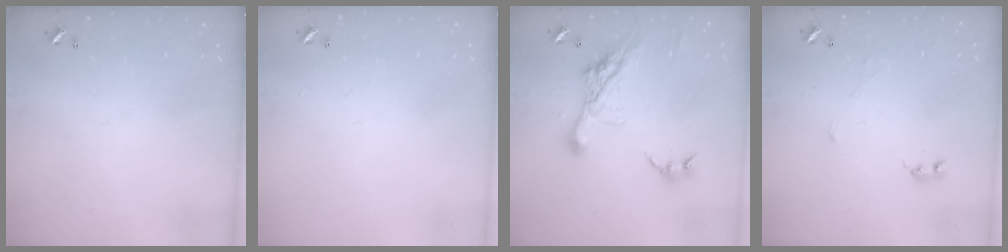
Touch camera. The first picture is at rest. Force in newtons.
{"total": 1.0, "press": 0.9, "slide": 0.5}
{"total": 14.0, "press": 13.9, "slide": 1.7}
{"total": 0.0}